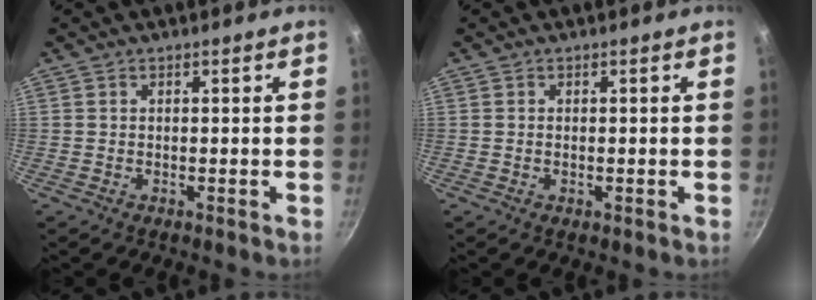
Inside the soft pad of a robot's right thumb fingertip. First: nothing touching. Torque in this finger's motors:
{"motor_torque": [-0.25, 0.01, -0.29, 0.20, 0.04]}